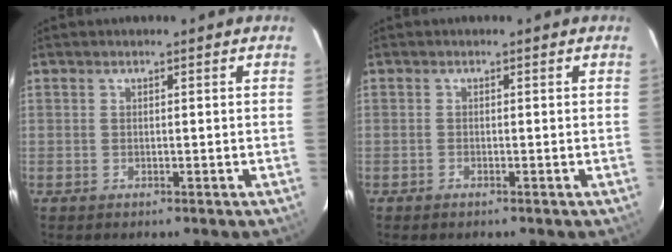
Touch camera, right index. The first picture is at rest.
{"total": 0.6, "force": [-0.5, 0.1, 0.3], "torque": [-0.012, -0.002, -0.007]}